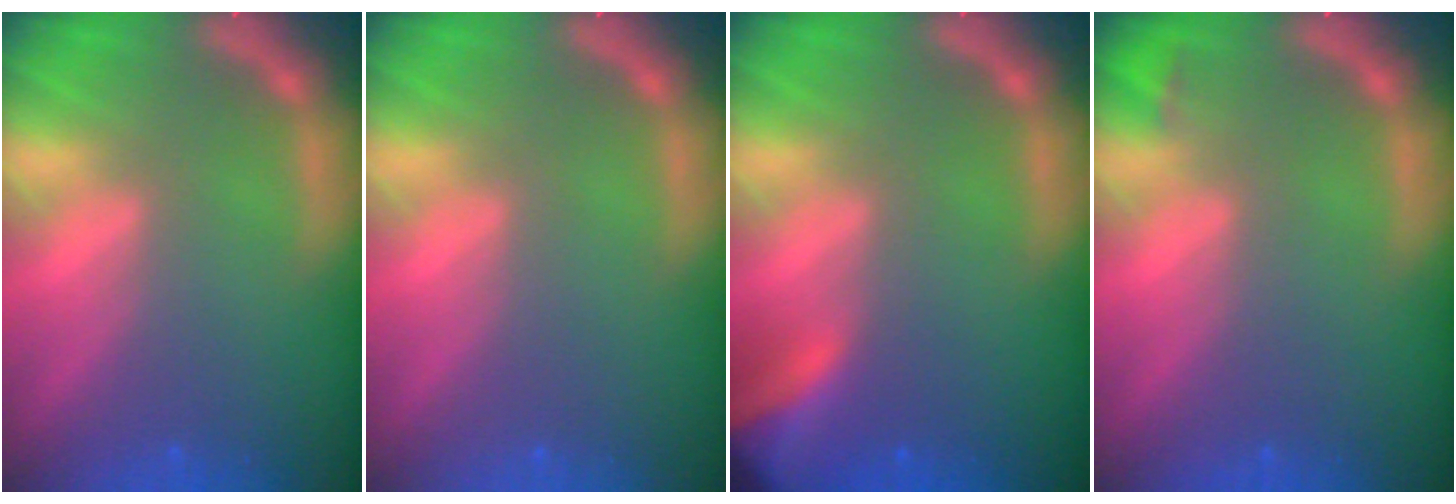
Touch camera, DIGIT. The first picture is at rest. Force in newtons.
{"total": 0.0}
{"total": 7.4}
{"total": 0.9}